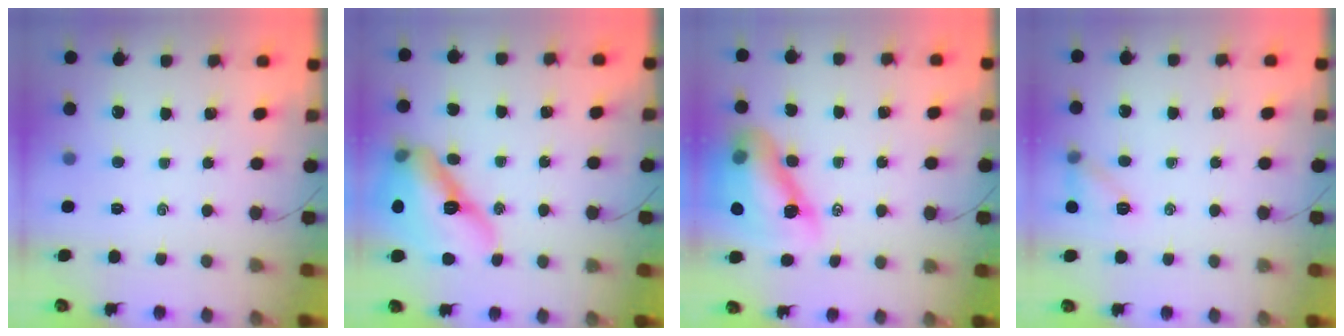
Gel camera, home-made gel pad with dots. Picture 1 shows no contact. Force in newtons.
{"total": 17.3, "press": 16.6, "slide": 5.0}
{"total": 14.8, "press": 14.2, "slide": 4.1}
{"total": 7.6, "press": 7.6, "slide": 0.5}